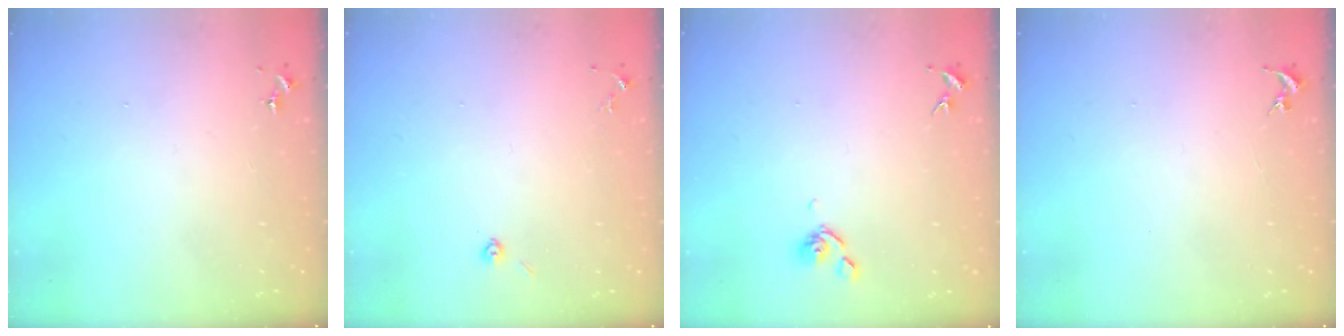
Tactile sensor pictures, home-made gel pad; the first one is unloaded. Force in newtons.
{"total": 3.1, "press": 3.0, "slide": 1.0}
{"total": 5.8, "press": 5.7, "slide": 1.1}
{"total": 0.0}